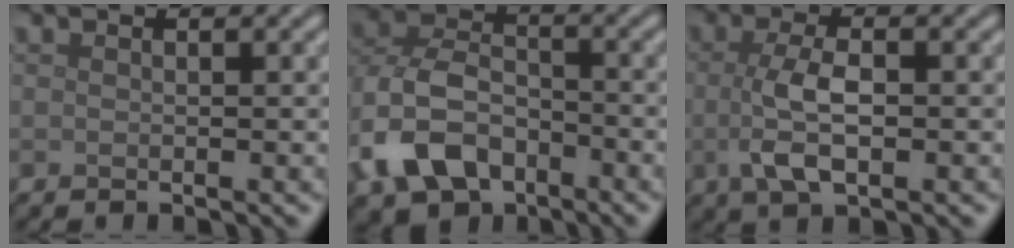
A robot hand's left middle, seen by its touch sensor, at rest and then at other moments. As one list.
[{"total": 8.0, "force": [-3.5, 5.6, 4.6], "torque": [-0.103, -0.004, -0.073]}, {"total": 4.2, "force": [-0.4, 1.7, 3.8], "torque": [-0.084, -0.003, -0.008]}]